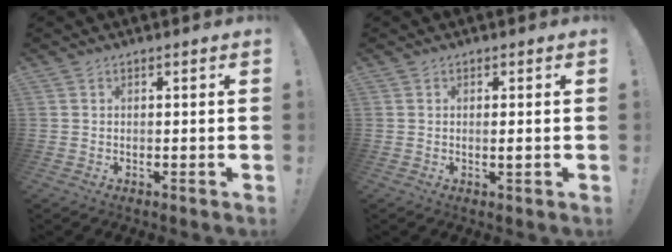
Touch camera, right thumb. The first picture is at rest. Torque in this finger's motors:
{"motor_torque": [0.04, -0.26, -0.13, 0.36, -0.08]}